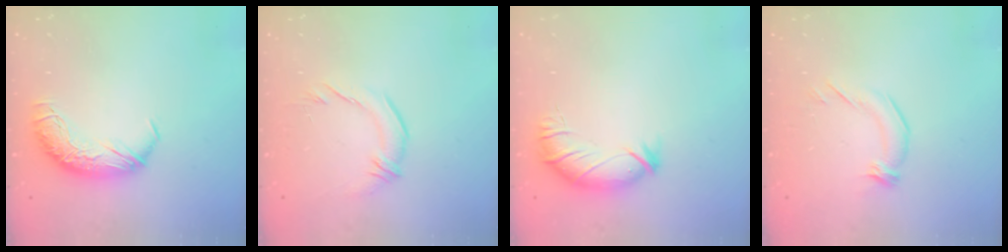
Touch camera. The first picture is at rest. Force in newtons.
{"total": 1.9, "press": 1.0, "slide": 1.7}
{"total": 3.0, "press": 2.4, "slide": 1.9}
{"total": 2.6, "press": 2.0, "slide": 1.7}